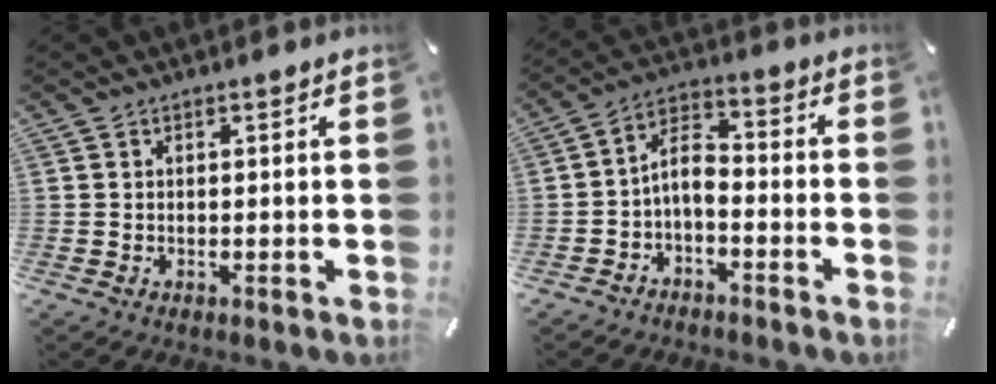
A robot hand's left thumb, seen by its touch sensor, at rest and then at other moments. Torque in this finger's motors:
{"motor_torque": [0.44, 1.92, 0.26, -0.02, 0.01]}